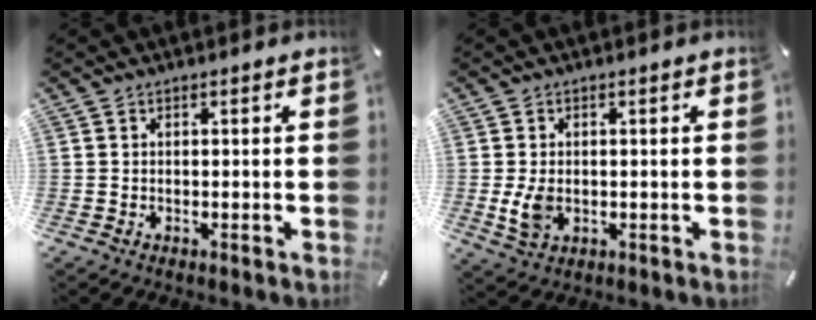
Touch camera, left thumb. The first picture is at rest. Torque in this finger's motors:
{"motor_torque": [0.02, 0.43, 0.02, -0.09, 0.04]}